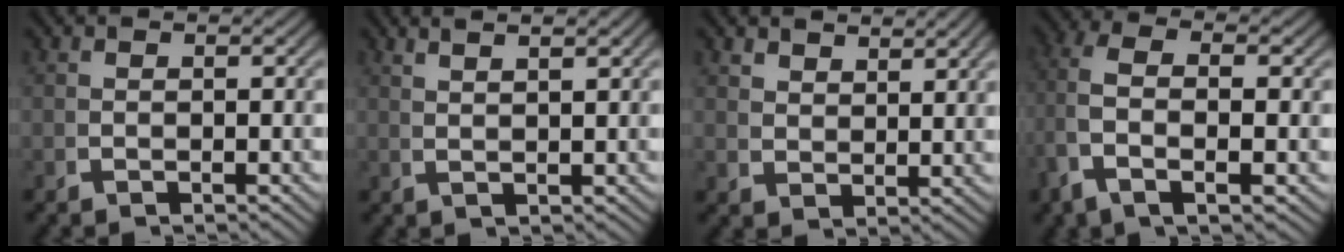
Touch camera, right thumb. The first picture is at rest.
{"total": 2.7, "force": [2.3, -0.3, 1.4], "torque": [-0.015, 0.013, 0.044]}
{"total": 2.7, "force": [2.6, 0.4, 0.6], "torque": [-0.004, -0.001, 0.058]}
{"total": 5.3, "force": [0.3, 2.2, 4.8], "torque": [-0.125, -0.009, 0.012]}